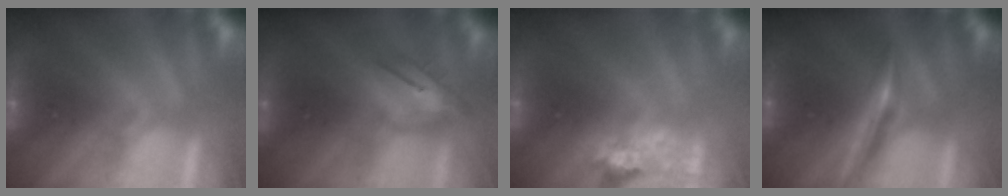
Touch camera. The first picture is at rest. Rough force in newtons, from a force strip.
{"total": 3.5}
{"total": 2.4}
{"total": 1.9}